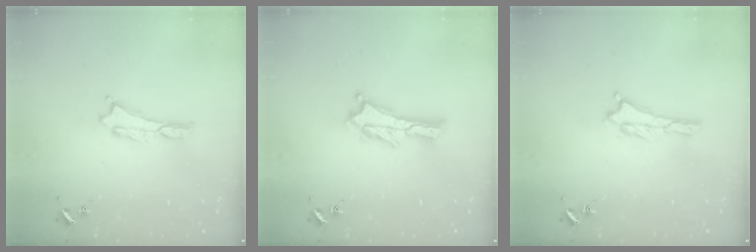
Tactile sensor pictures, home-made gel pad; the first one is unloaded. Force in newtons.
{"total": 2.3, "press": 2.3, "slide": 0.3}
{"total": 0.0}